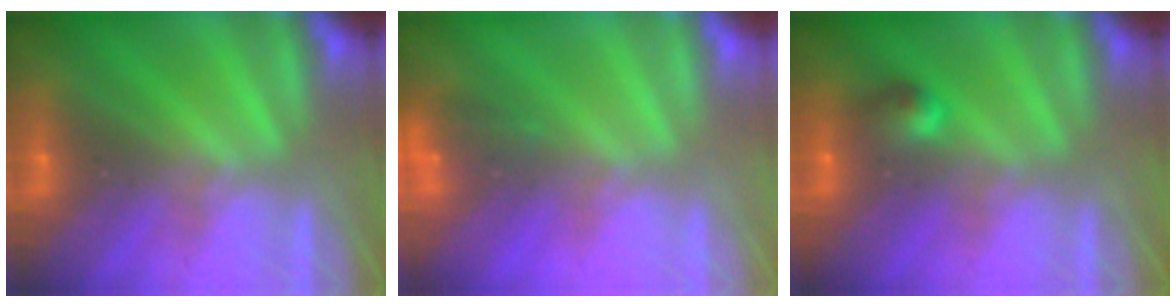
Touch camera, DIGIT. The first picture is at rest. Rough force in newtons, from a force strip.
{"total": 4.5}
{"total": 2.7}